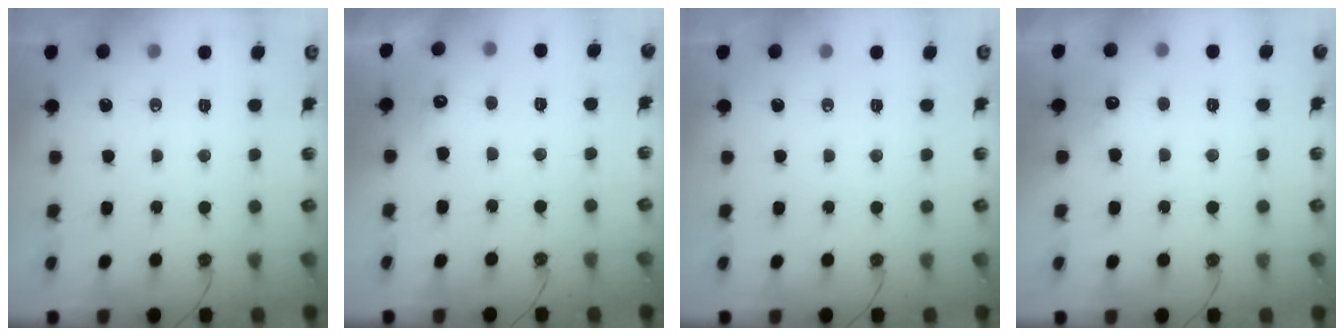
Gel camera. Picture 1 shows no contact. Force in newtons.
{"total": 4.9, "press": 4.7, "slide": 1.2}
{"total": 0.0}
{"total": 5.7, "press": 5.6, "slide": 1.3}